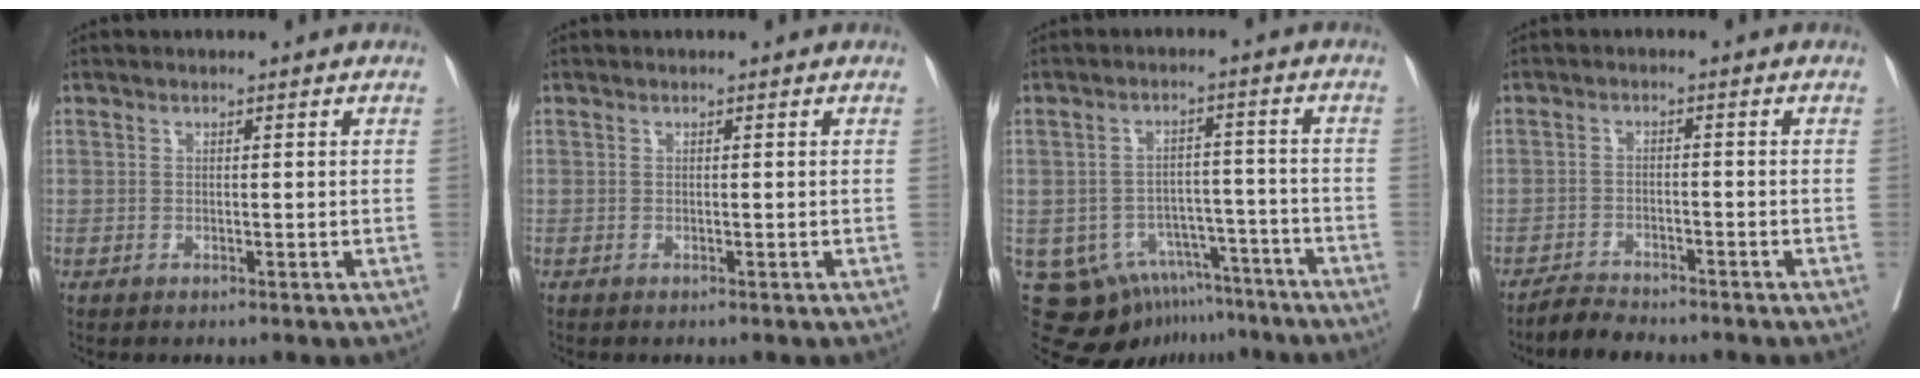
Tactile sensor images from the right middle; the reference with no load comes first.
{"total": 0.0}
{"total": 11.9, "force": [-8.1, 8.0, 3.4], "torque": [-0.047, 0.034, -0.105]}
{"total": 2.9, "force": [-2.9, 0.4, 0.3], "torque": [-0.008, -0.009, -0.053]}